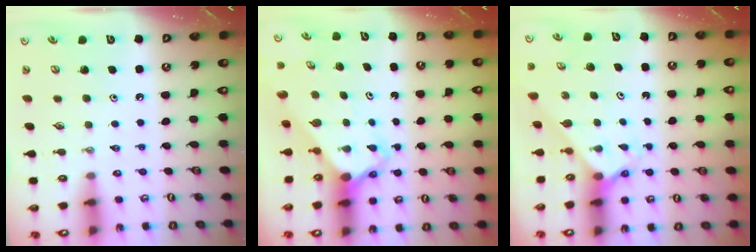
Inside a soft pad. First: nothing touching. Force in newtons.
{"total": 3.3, "press": 3.3, "slide": 0.2}
{"total": 2.0, "press": 2.0, "slide": 0.1}